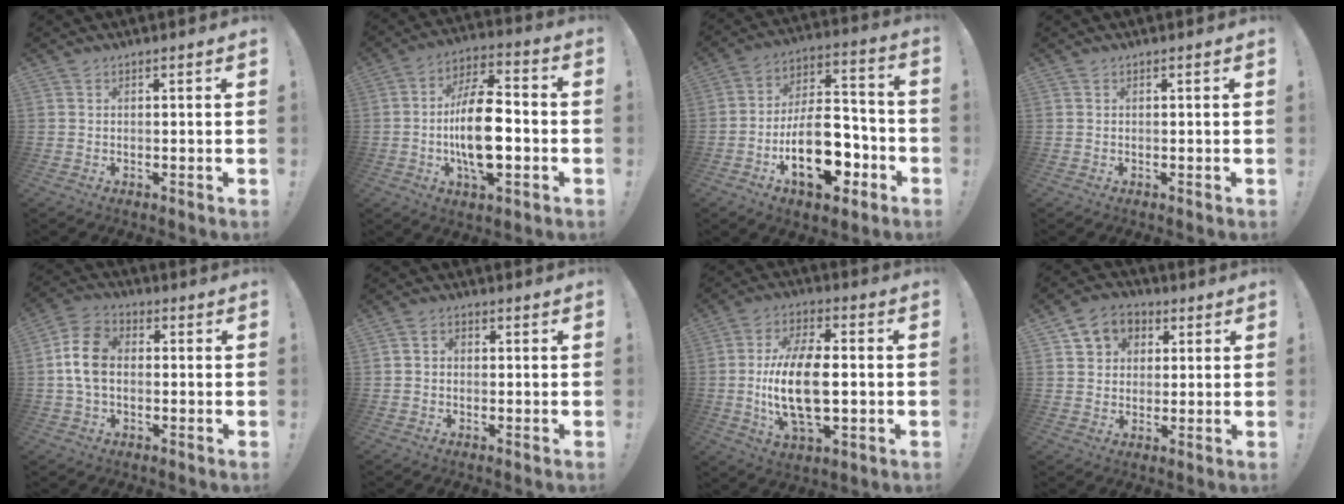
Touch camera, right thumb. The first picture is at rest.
{"total": 17.2, "force": [-3.0, 7.8, 15.1], "torque": [-0.274, 0.004, -0.057]}
{"total": 20.9, "force": [-8.2, 10.9, 15.8], "torque": [-0.266, 0.055, -0.123]}
{"total": 0.0}
{"total": 11.0, "force": [-0.4, 7.7, 7.9], "torque": [-0.147, 0.009, -0.001]}
{"total": 2.2, "force": [-0.5, 1.7, 1.3], "torque": [-0.012, 0.004, -0.011]}
{"total": 18.4, "force": [-1.7, 9.1, 15.9], "torque": [-0.305, -0.005, -0.034]}
{"total": 8.0, "force": [2.5, 7.1, 2.6], "torque": [-0.037, -0.004, 0.053]}